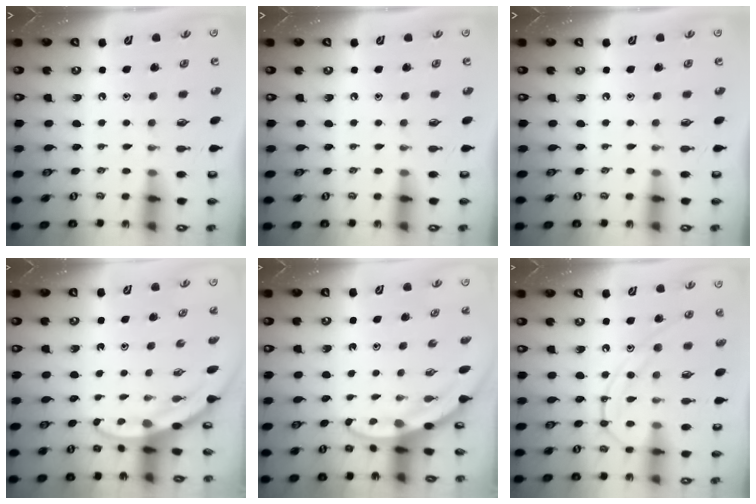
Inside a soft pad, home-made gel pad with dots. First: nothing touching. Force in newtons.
{"total": 0.0}
{"total": 0.0}
{"total": 3.4, "press": 3.4, "slide": 0.1}
{"total": 3.3, "press": 3.3, "slide": 0.1}
{"total": 13.2, "press": 13.2, "slide": 1.2}